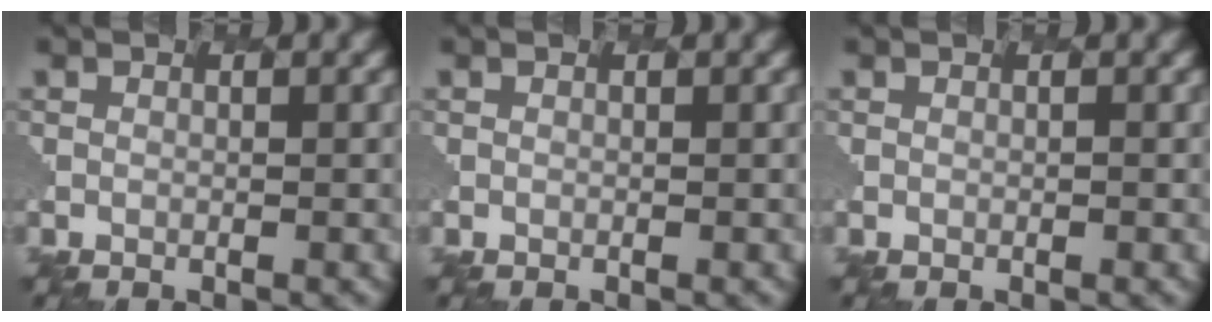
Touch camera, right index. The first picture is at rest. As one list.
[{"total": 0.0}, {"total": 0.0}]